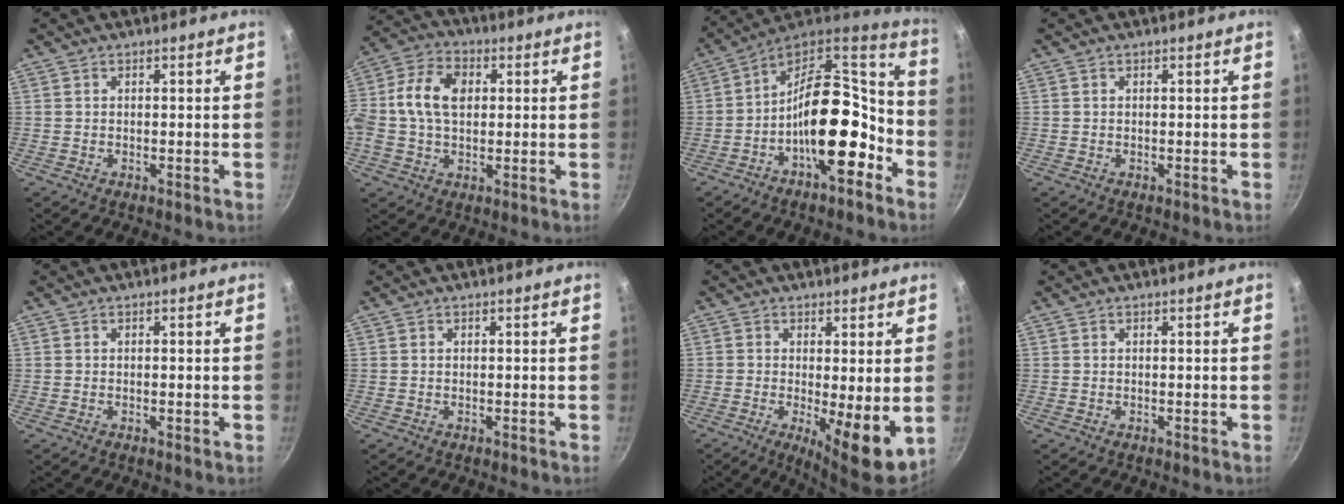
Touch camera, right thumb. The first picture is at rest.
{"total": 12.3, "force": [1.4, 8.2, 9.1], "torque": [-0.161, 0.021, 0.007]}
{"total": 20.4, "force": [-7.4, 10.3, 16.0], "torque": [-0.210, 0.073, -0.131]}
{"total": 0.0}
{"total": 0.7, "force": [-0.2, 0.3, 0.6], "torque": [-0.009, 0.001, -0.003]}
{"total": 0.0}
{"total": 8.6, "force": [-0.6, 2.4, 8.2], "torque": [-0.113, -0.018, -0.002]}
{"total": 0.0}